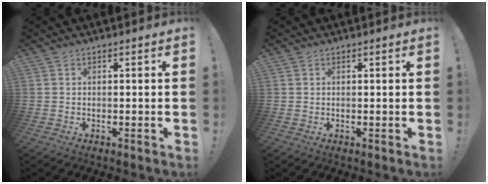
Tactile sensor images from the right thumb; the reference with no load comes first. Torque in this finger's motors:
{"motor_torque": [-0.79, -0.39, -1.06, 0.25, -0.07]}